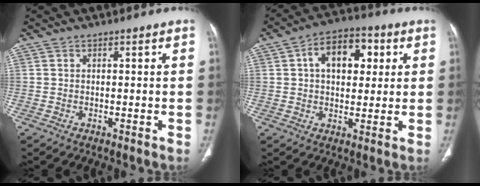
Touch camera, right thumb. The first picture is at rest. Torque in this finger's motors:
{"motor_torque": [0.63, 3.25, 1.23, -0.02, 0.06]}